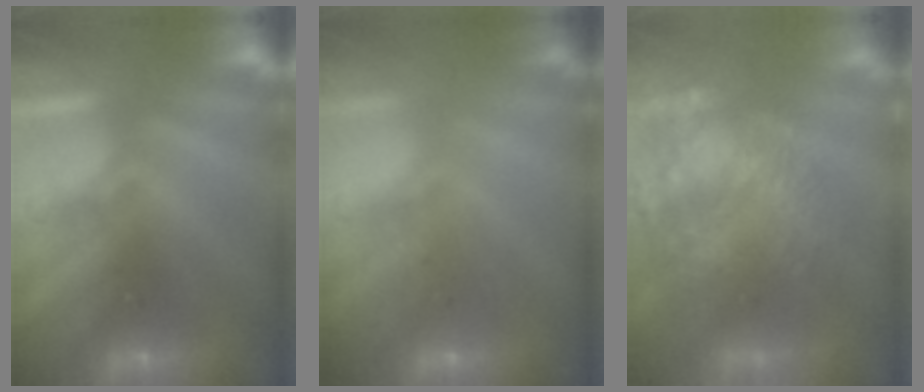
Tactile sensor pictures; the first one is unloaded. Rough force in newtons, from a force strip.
{"total": 2.9}
{"total": 10.8}